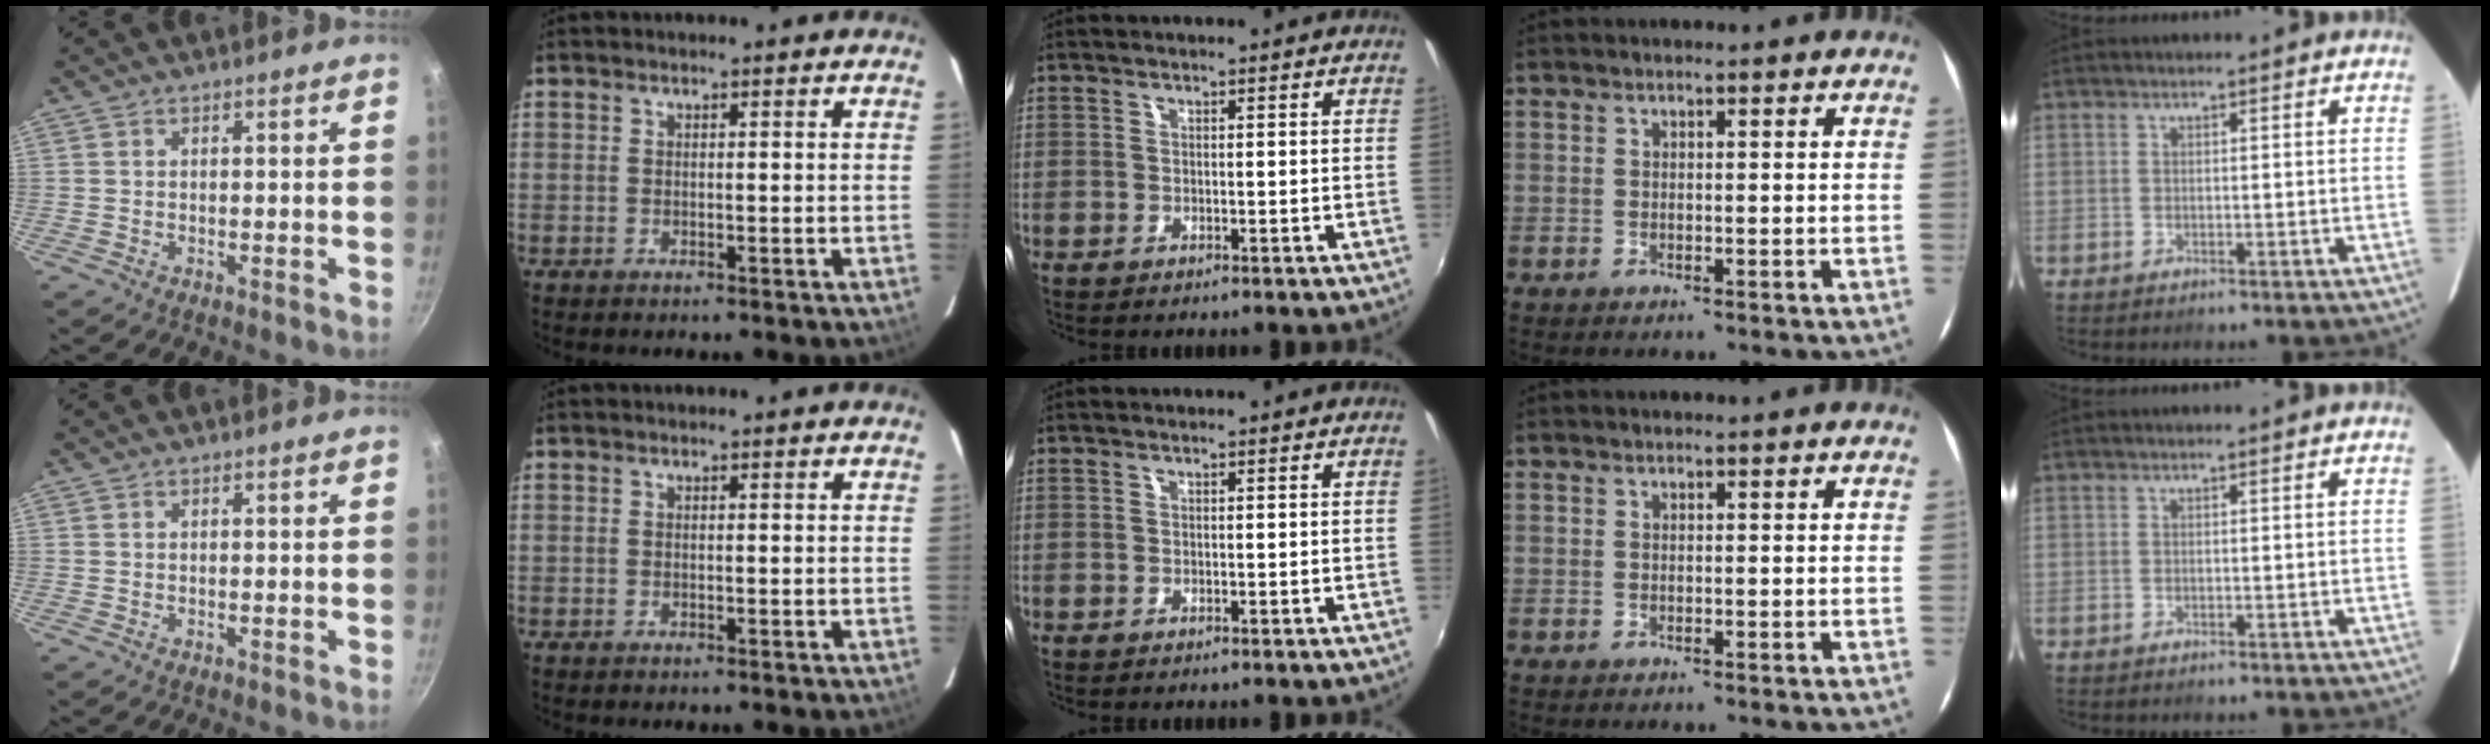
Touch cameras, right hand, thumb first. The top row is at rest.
{}